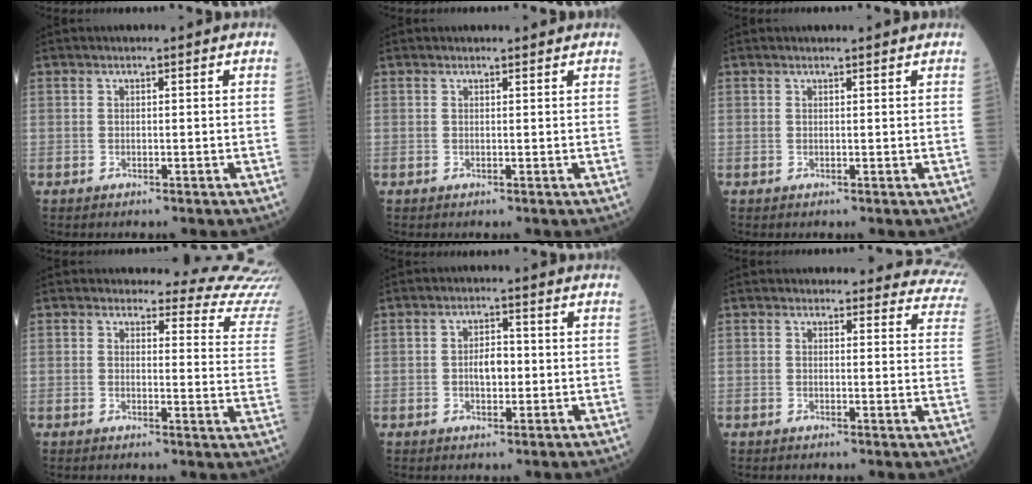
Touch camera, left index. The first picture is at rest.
{"total": 1.5, "force": [1.4, 0.3, 0.2], "torque": [-0.010, 0.006, 0.016]}
{"total": 1.5, "force": [1.5, 0.1, 0.3], "torque": [-0.009, 0.006, 0.018]}
{"total": 14.8, "force": [14.4, 2.7, 2.3], "torque": [0.012, -0.101, 0.114]}
{"total": 3.7, "force": [-0.2, 1.9, 3.2], "torque": [-0.057, 0.007, -0.004]}
{"total": 14.6, "force": [13.8, 4.5, 1.5], "torque": [0.033, -0.056, 0.110]}